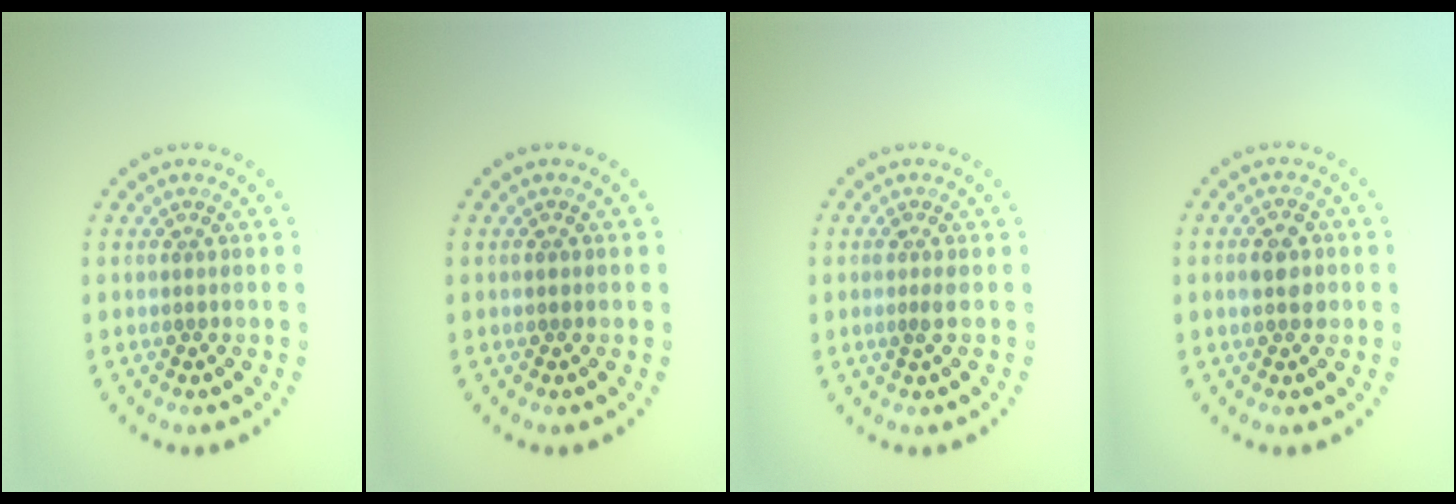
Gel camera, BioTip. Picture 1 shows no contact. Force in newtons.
{"total": 0.6, "press": 0.6, "slide": 0.1}
{"total": 1.1, "press": 0.8, "slide": 0.7}
{"total": 2.3, "press": 2.3, "slide": 0.1}